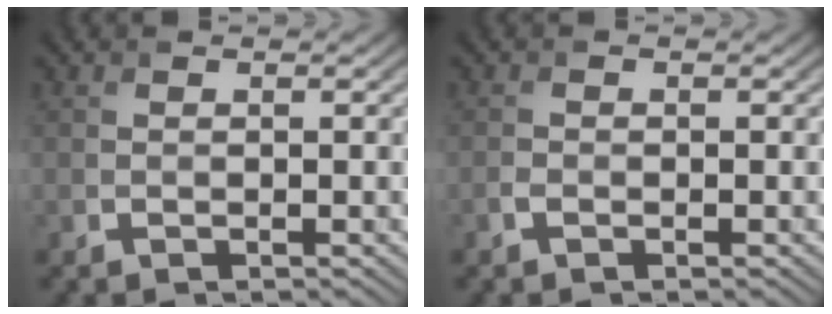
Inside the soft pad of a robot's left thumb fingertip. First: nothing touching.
{"total": 0.9, "force": [-0.7, 0.5, 0.4], "torque": [-0.013, -0.002, -0.013]}